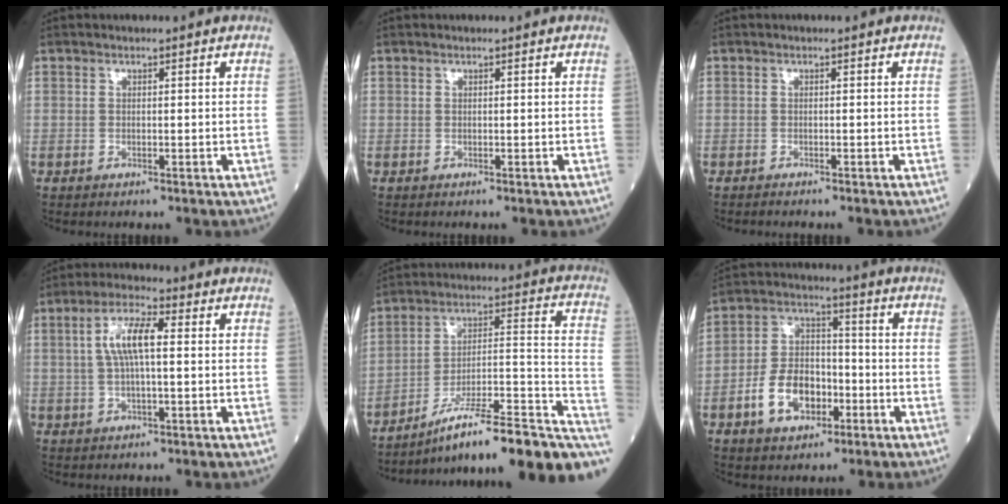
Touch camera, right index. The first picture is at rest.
{"total": 0.0}
{"total": 1.4, "force": [-1.3, 0.0, 0.5], "torque": [-0.007, 0.000, -0.017]}
{"total": 7.0, "force": [1.0, 1.6, 6.7], "torque": [-0.138, 0.017, 0.018]}
{"total": 23.6, "force": [-16.0, 3.1, 17.1], "torque": [-0.167, 0.027, -0.246]}
{"total": 10.2, "force": [-3.9, 6.3, 7.0], "torque": [-0.145, 0.018, -0.068]}